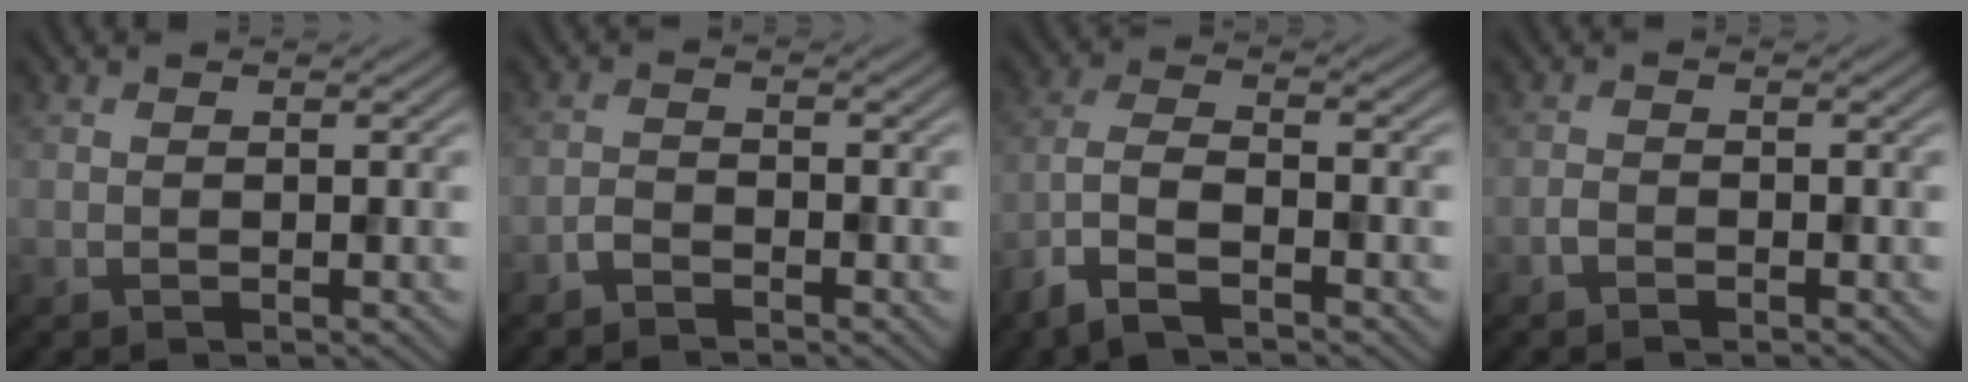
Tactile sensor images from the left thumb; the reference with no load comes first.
{"total": 1.7, "force": [-1.5, 0.5, 0.6], "torque": [-0.011, 0.003, -0.037]}
{"total": 6.1, "force": [-4.2, 1.8, 4.1], "torque": [-0.089, -0.001, -0.096]}
{"total": 1.2, "force": [-1.0, 0.4, 0.5], "torque": [-0.011, 0.001, -0.023]}